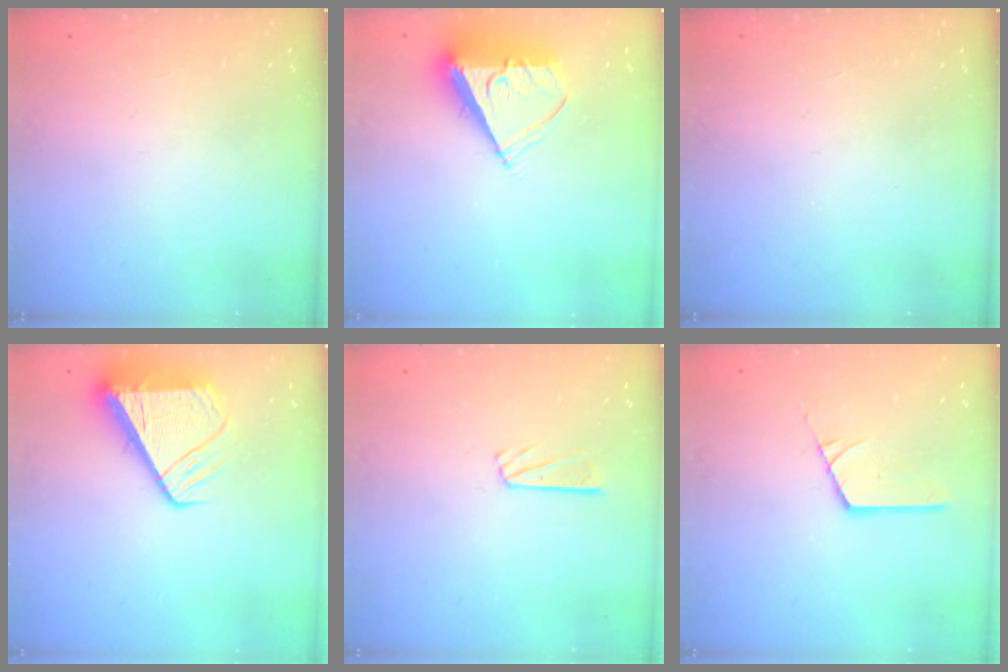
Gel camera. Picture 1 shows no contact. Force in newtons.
{"total": 8.7, "press": 8.6, "slide": 1.3}
{"total": 0.0}
{"total": 10.9, "press": 10.8, "slide": 1.2}
{"total": 4.4, "press": 4.4, "slide": 0.1}
{"total": 2.5, "press": 2.5, "slide": 0.2}